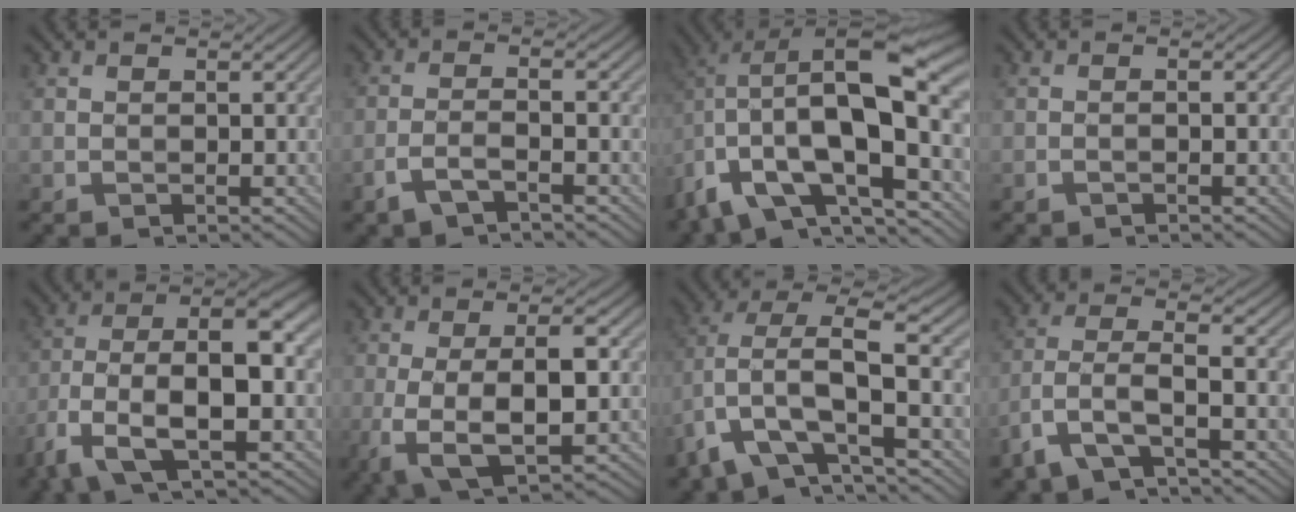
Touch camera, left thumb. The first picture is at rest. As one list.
[{"total": 3.7, "force": [-2.5, 0.9, 2.6], "torque": [-0.059, 0.001, -0.059]}, {"total": 19.1, "force": [-3.0, 9.0, 16.6], "torque": [-0.284, -0.014, -0.041]}, {"total": 0.8, "force": [-0.5, 0.0, 0.6], "torque": [-0.012, 0.004, -0.012]}, {"total": 12.3, "force": [-4.3, 5.0, 10.4], "torque": [-0.208, -0.004, -0.086]}, {"total": 8.4, "force": [-1.5, 2.9, 7.7], "torque": [-0.150, -0.007, -0.026]}, {"total": 12.6, "force": [-3.3, 5.2, 11.0], "torque": [-0.238, 0.004, -0.067]}, {"total": 7.3, "force": [-4.1, 2.4, 5.5], "torque": [-0.122, -0.001, -0.094]}]